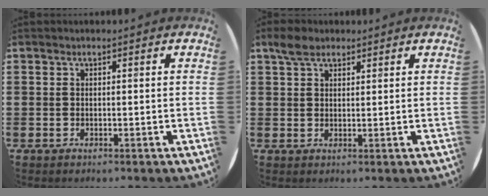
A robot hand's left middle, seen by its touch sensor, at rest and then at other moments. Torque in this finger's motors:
{"motor_torque": [0.80, -0.78, -0.02, 0.01]}